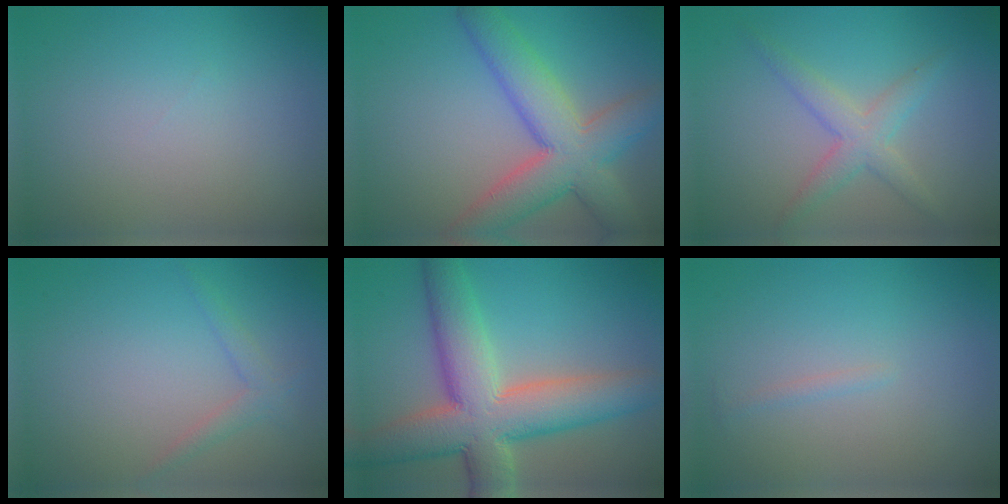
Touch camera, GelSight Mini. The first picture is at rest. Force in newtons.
{"total": 8.3, "press": 8.3, "slide": 0.4}
{"total": 2.9, "press": 2.9, "slide": 0.1}
{"total": 1.4, "press": 1.4, "slide": 0.1}
{"total": 10.6, "press": 10.6, "slide": 0.7}
{"total": 0.6, "press": 0.6, "slide": 0.0}